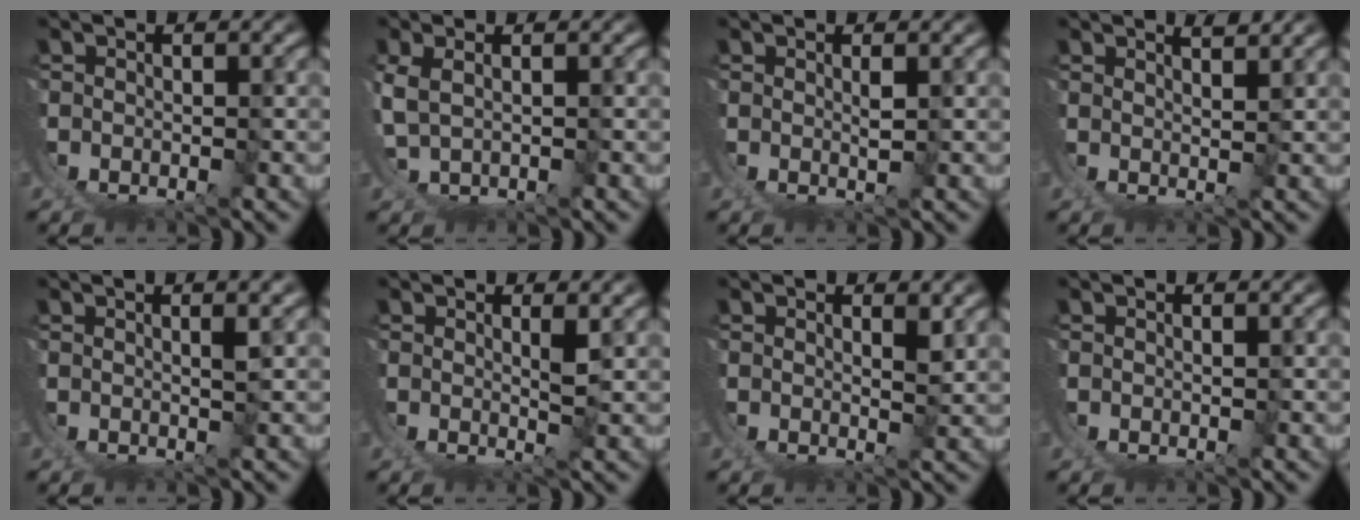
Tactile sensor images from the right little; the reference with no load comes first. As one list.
[{"total": 1.9, "force": [1.5, -1.1, 0.4], "torque": [-0.012, 0.007, 0.041]}, {"total": 1.3, "force": [0.6, -1.0, 0.7], "torque": [-0.010, -0.004, 0.015]}, {"total": 2.3, "force": [1.8, -1.2, 0.6], "torque": [-0.004, -0.003, 0.035]}, {"total": 2.0, "force": [1.1, -1.3, 1.0], "torque": [-0.006, 0.007, 0.020]}, {"total": 1.8, "force": [0.9, -1.2, 1.0], "torque": [-0.008, -0.009, 0.018]}, {"total": 1.7, "force": [1.2, -0.9, 0.8], "torque": [-0.002, -0.008, 0.024]}, {"total": 0.6, "force": [0.3, -0.5, 0.0], "torque": [0.004, 0.002, 0.007]}]